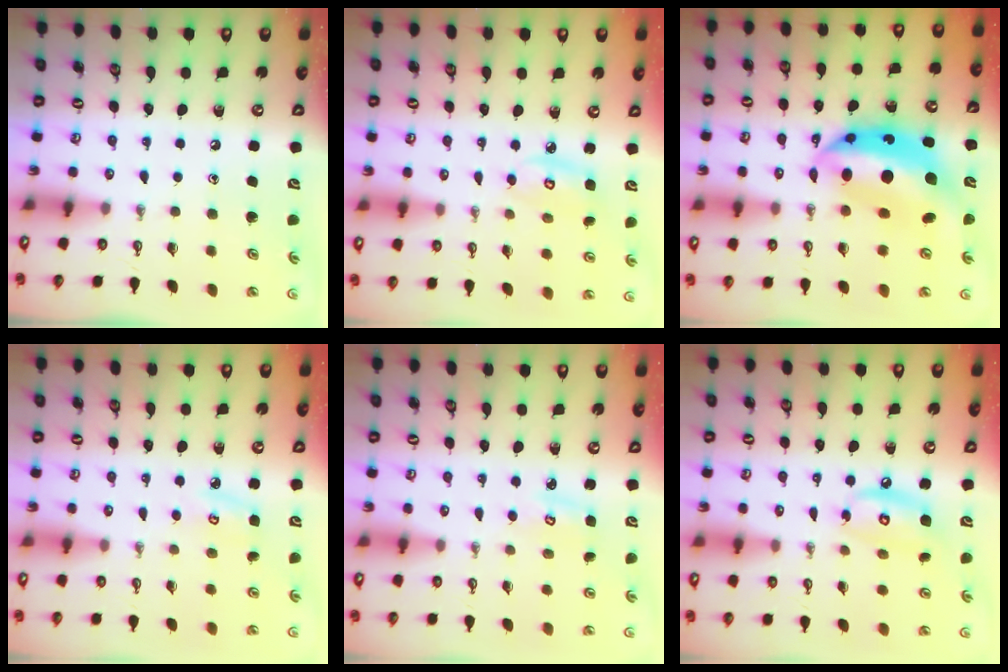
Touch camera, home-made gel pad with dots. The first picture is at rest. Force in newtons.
{"total": 4.9, "press": 4.9, "slide": 0.3}
{"total": 15.4, "press": 15.4, "slide": 1.3}
{"total": 4.6, "press": 4.6, "slide": 0.5}
{"total": 3.3, "press": 3.3, "slide": 0.3}
{"total": 10.5, "press": 10.5, "slide": 1.0}